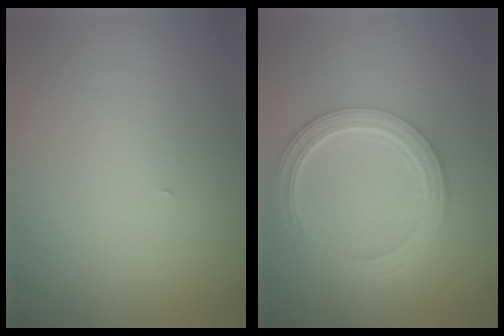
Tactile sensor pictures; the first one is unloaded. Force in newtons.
{"total": 4.9, "press": 3.7, "slide": 3.3}